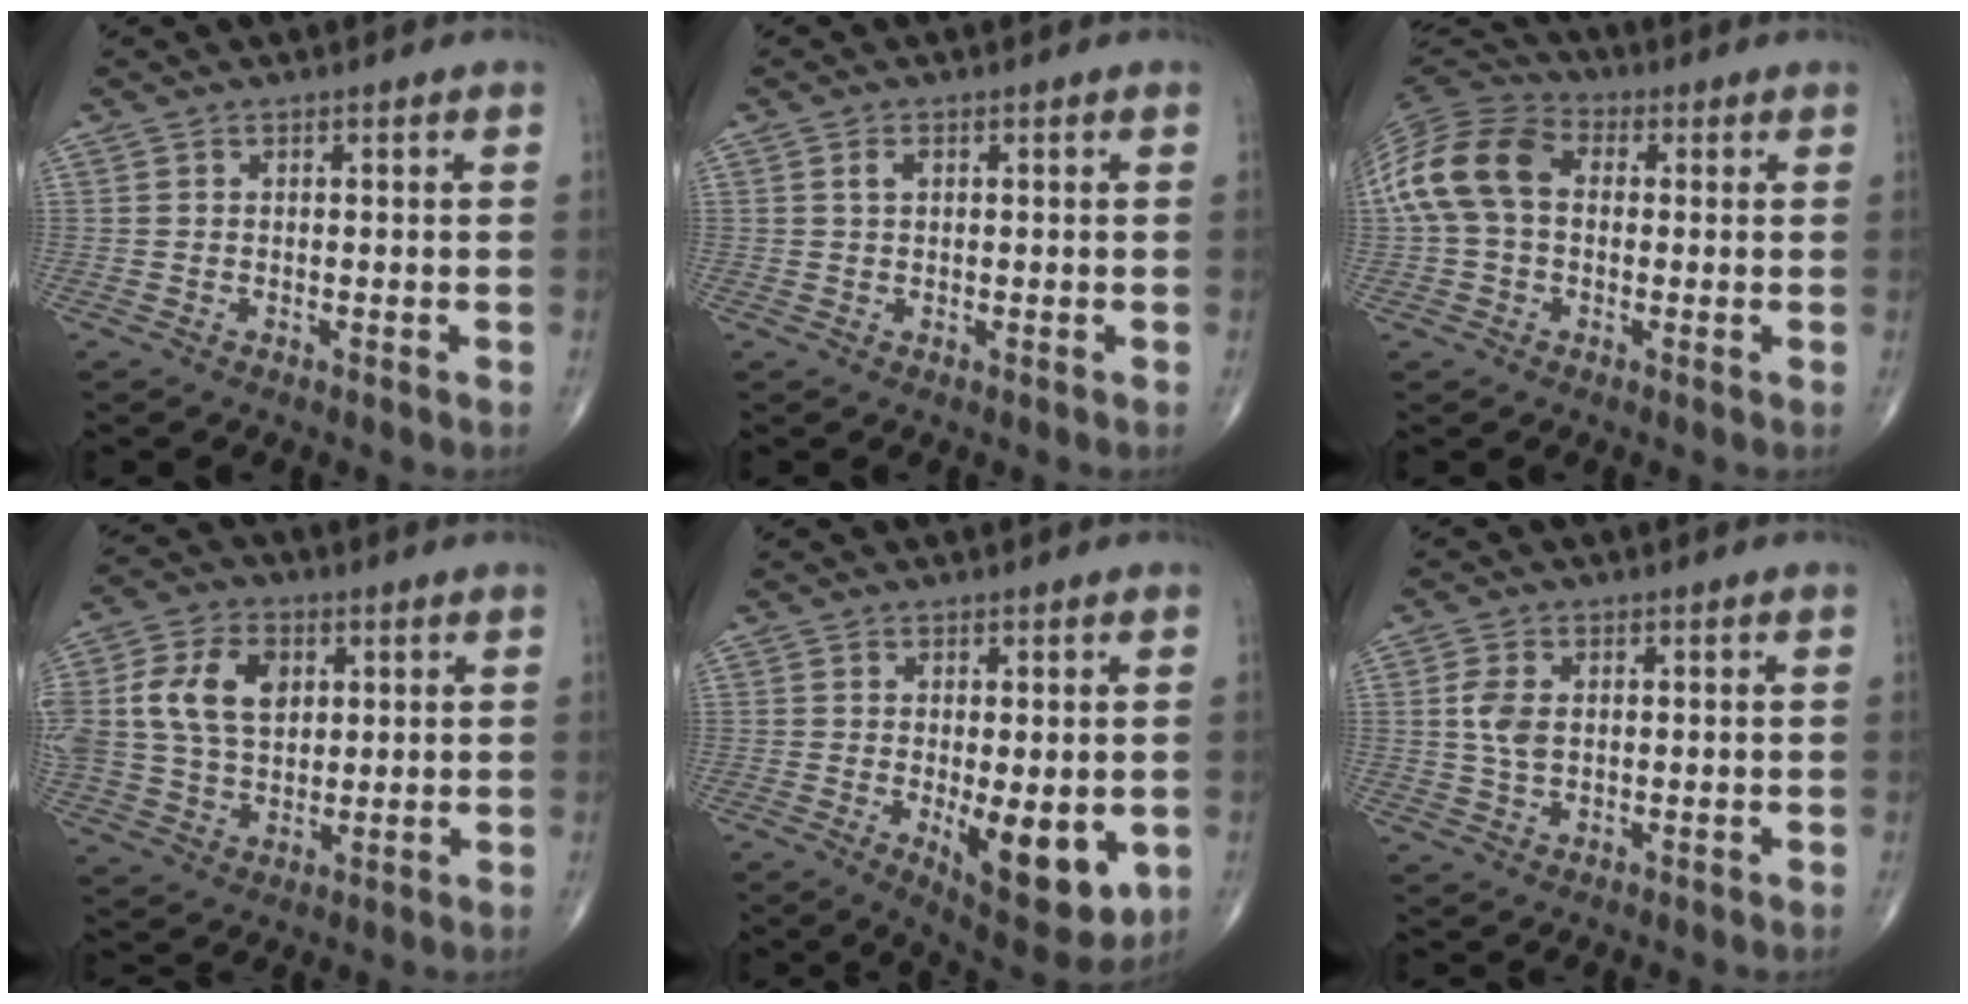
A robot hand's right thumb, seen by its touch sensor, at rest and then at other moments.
{"total": 1.4, "force": [0.4, 0.8, 1.0], "torque": [-0.022, 0.005, 0.009]}
{"total": 13.6, "force": [1.1, 9.6, 9.6], "torque": [-0.193, 0.036, 0.010]}
{"total": 15.2, "force": [3.5, 10.6, 10.3], "torque": [-0.205, 0.002, 0.067]}
{"total": 12.1, "force": [-2.5, 4.8, 10.9], "torque": [-0.133, -0.025, -0.022]}
{"total": 4.4, "force": [0.6, 2.8, 3.4], "torque": [-0.069, -0.001, 0.012]}